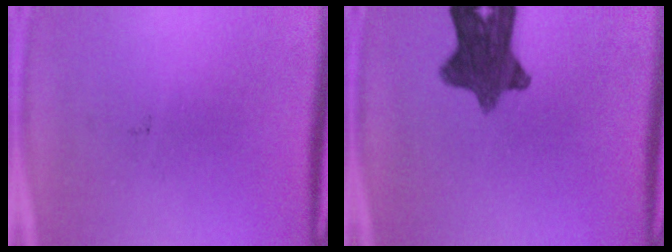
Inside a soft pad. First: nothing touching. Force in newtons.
{"total": 10.6}